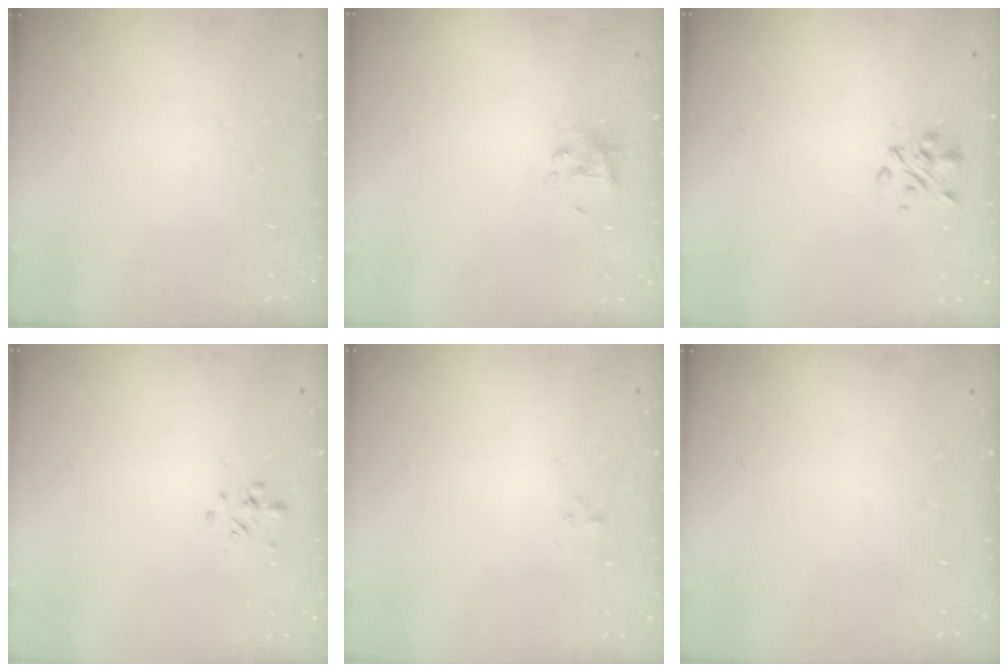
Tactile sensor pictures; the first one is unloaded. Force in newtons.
{"total": 2.5, "press": 2.5, "slide": 0.6}
{"total": 2.9, "press": 2.6, "slide": 1.2}
{"total": 0.8, "press": 0.7, "slide": 0.5}
{"total": 0.5, "press": 0.4, "slide": 0.4}
{"total": 0.0}